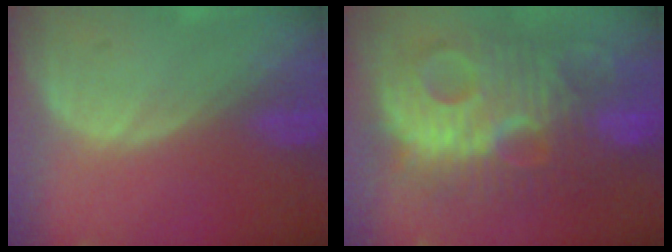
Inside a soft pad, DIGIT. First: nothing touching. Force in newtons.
{"total": 13.7, "press": 13.7, "slide": 1.1}